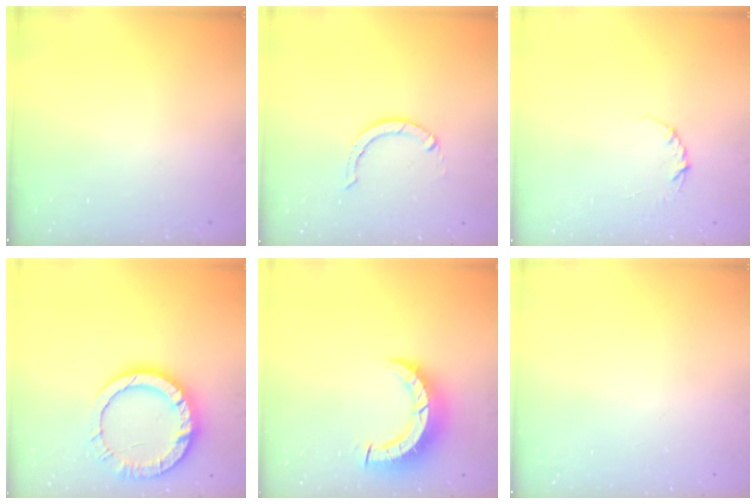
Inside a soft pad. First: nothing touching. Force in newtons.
{"total": 2.9, "press": 2.9, "slide": 0.1}
{"total": 3.5, "press": 3.4, "slide": 0.4}
{"total": 14.3, "press": 14.2, "slide": 1.7}
{"total": 8.2, "press": 8.1, "slide": 0.8}
{"total": 0.0}